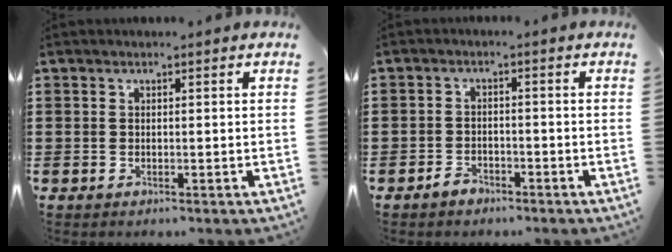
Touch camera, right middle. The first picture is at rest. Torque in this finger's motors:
{"motor_torque": [1.03, -0.18, 0.09, 0.12]}